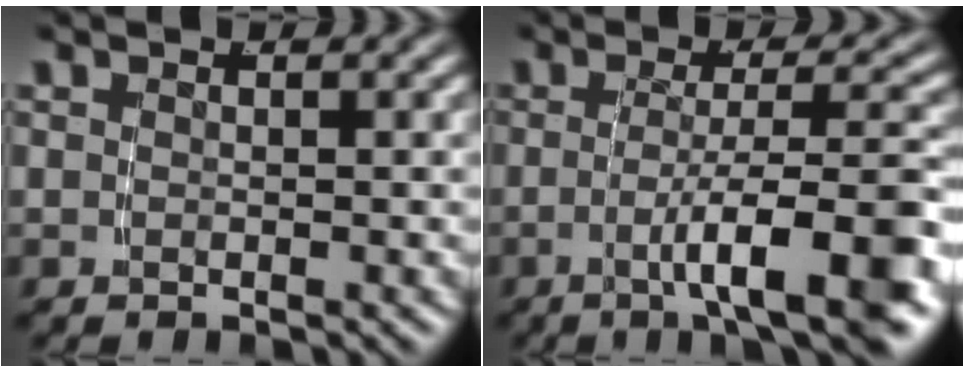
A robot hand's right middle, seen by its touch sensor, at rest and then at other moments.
{"total": 8.2, "force": [-3.3, 1.2, 7.5], "torque": [-0.105, -0.008, -0.047]}